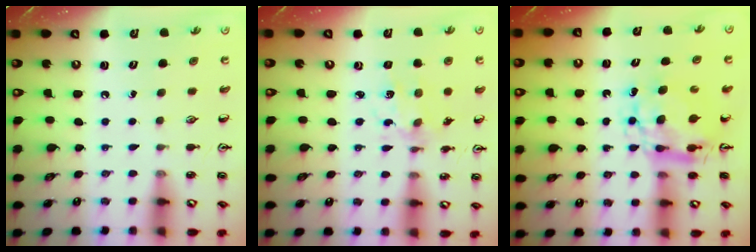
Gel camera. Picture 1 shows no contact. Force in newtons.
{"total": 3.0, "press": 2.8, "slide": 0.9}
{"total": 8.0, "press": 8.0, "slide": 0.7}